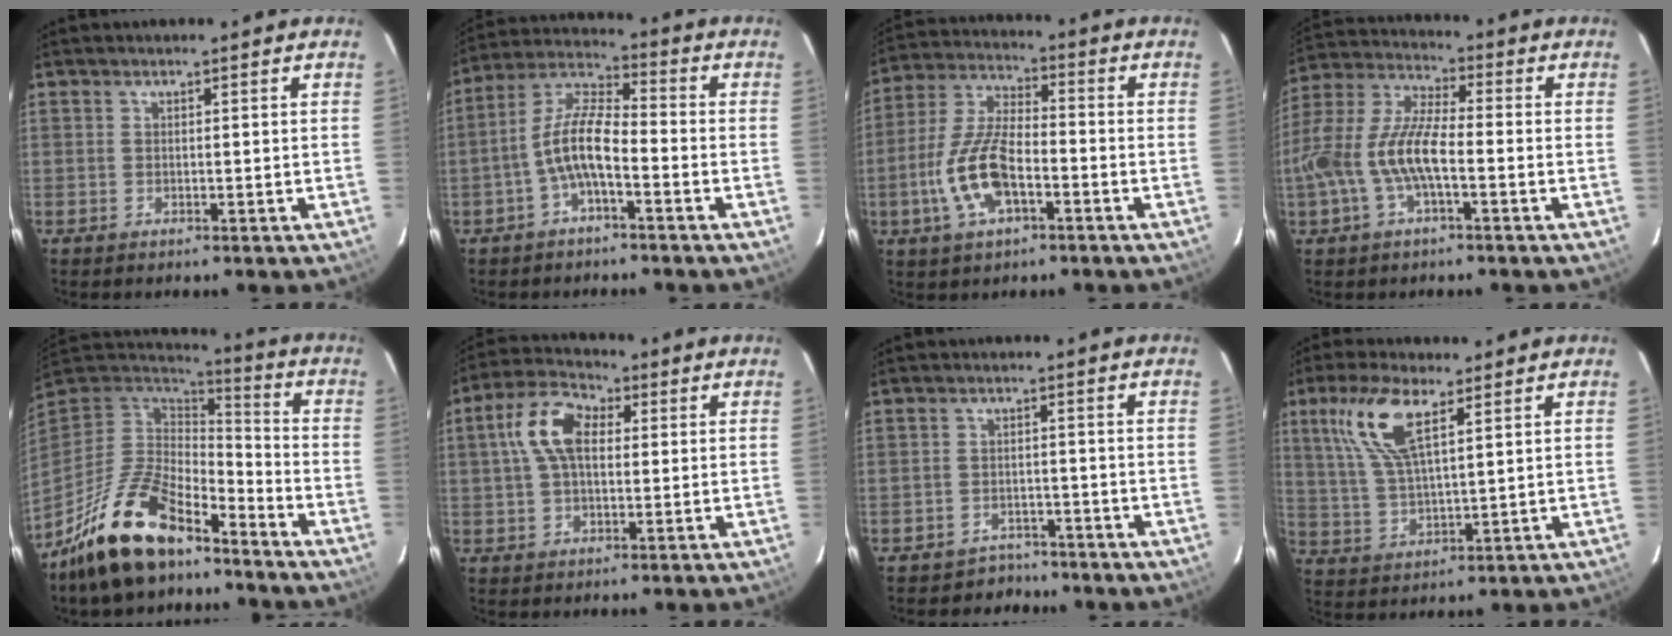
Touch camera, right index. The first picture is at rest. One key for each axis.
{"total": 10.0, "fx": -3.5, "fy": 3.2, "fz": 8.7, "tx": -0.189, "ty": 0.014, "tz": -0.069}
{"total": 12.8, "fx": -4.5, "fy": 5.4, "fz": 10.8, "tx": -0.233, "ty": 0.001, "tz": -0.085}
{"total": 13.1, "fx": -3.5, "fy": 4.3, "fz": 11.9, "tx": -0.255, "ty": 0.003, "tz": -0.068}
{"total": 18.0, "fx": -12.8, "fy": 6.8, "fz": 10.6, "tx": -0.220, "ty": -0.017, "tz": -0.234}
{"total": 10.0, "fx": 1.9, "fy": 5.9, "fz": 7.9, "tx": -0.158, "ty": 0.027, "tz": 0.032}
{"total": 4.8, "fx": -3.8, "fy": 2.9, "fz": -0.4, "tx": 0.000, "ty": 0.019, "tz": -0.057}
{"total": 11.4, "fx": 5.6, "fy": 3.7, "fz": 9.1, "tx": -0.190, "ty": 0.012, "tz": 0.119}